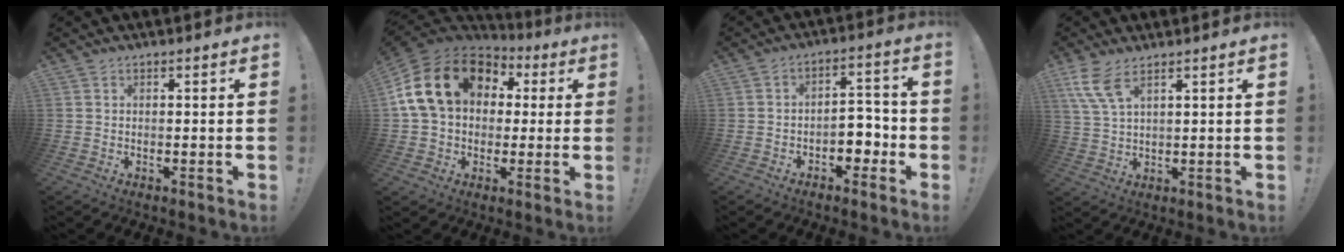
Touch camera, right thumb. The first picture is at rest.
{"total": 20.6, "force": [5.1, 14.9, 13.3], "torque": [-0.228, -0.004, 0.102]}
{"total": 7.3, "force": [-2.9, 5.2, 4.3], "torque": [-0.063, 0.016, -0.049]}
{"total": 7.8, "force": [4.6, 2.7, 5.6], "torque": [-0.121, -0.014, 0.089]}